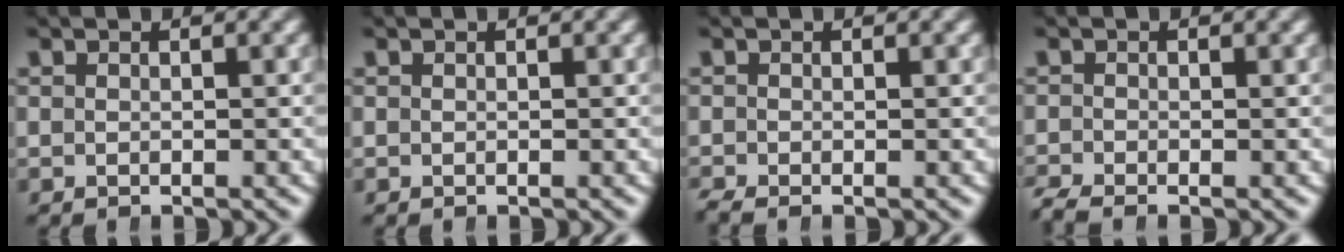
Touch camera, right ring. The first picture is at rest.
{"total": 0.0}
{"total": 1.3, "force": [-1.0, 0.8, 0.4], "torque": [-0.009, -0.004, -0.016]}
{"total": 2.0, "force": [-1.6, 1.1, 0.6], "torque": [-0.010, -0.007, -0.026]}